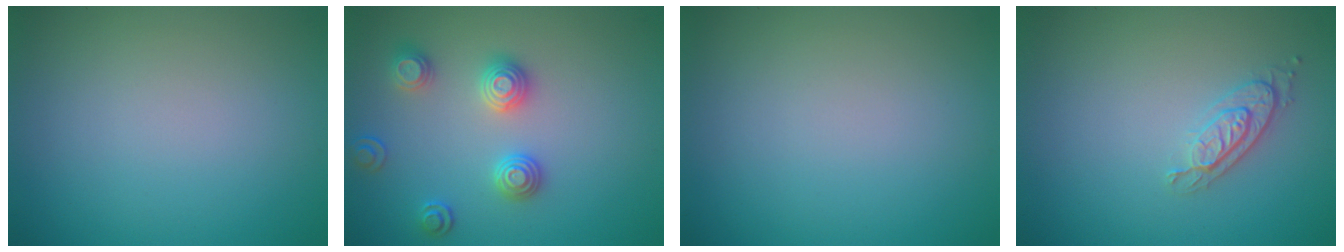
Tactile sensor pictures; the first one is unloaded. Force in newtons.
{"total": 3.0, "press": 2.9, "slide": 0.6}
{"total": 0.0}
{"total": 2.0, "press": 1.8, "slide": 0.9}